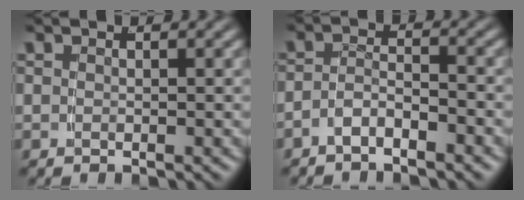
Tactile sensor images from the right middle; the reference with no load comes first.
{"total": 2.8, "force": [-2.4, 0.8, 1.1], "torque": [-0.016, -0.006, -0.043]}